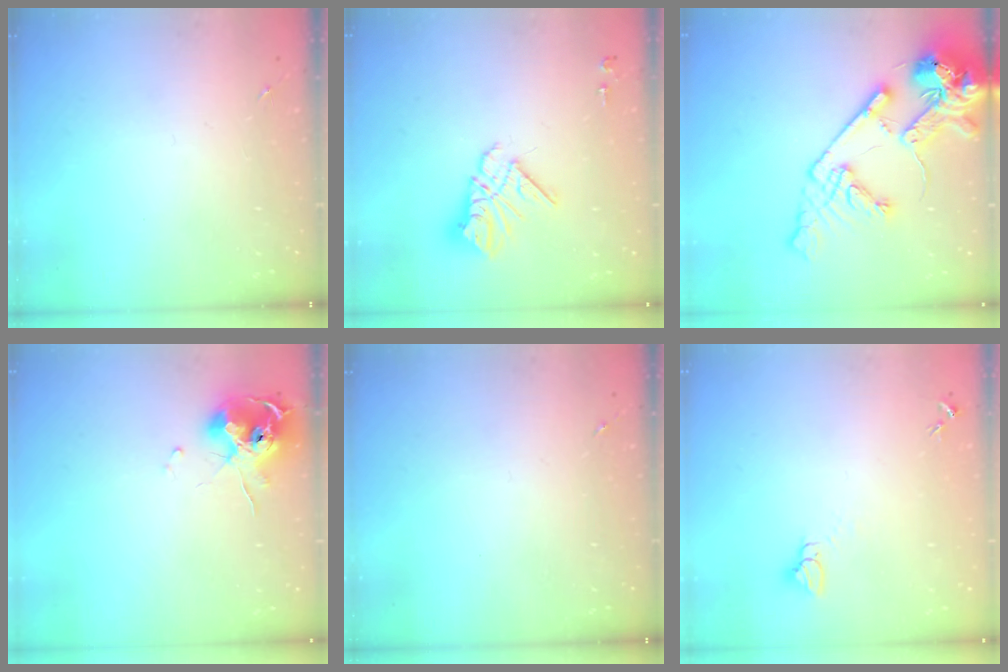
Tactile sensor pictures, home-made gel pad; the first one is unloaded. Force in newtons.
{"total": 12.7, "press": 12.6, "slide": 1.1}
{"total": 19.0, "press": 18.8, "slide": 2.9}
{"total": 12.9, "press": 12.9, "slide": 1.4}
{"total": 0.0}
{"total": 3.0, "press": 3.0, "slide": 0.1}